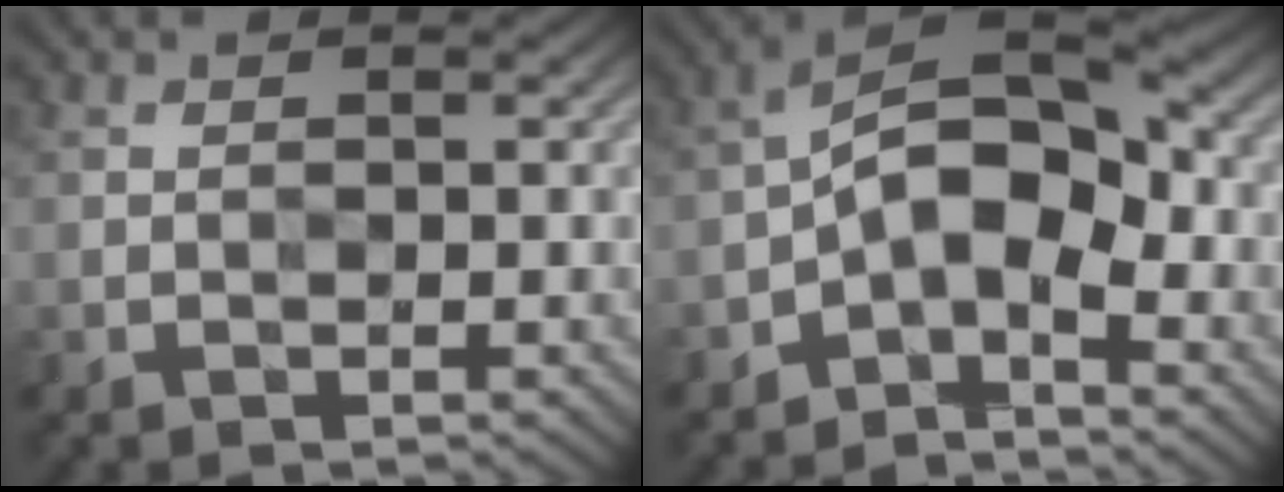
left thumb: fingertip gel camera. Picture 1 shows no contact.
{"total": 9.0, "force": [-3.2, 4.7, 6.9], "torque": [-0.112, 0.011, -0.075]}